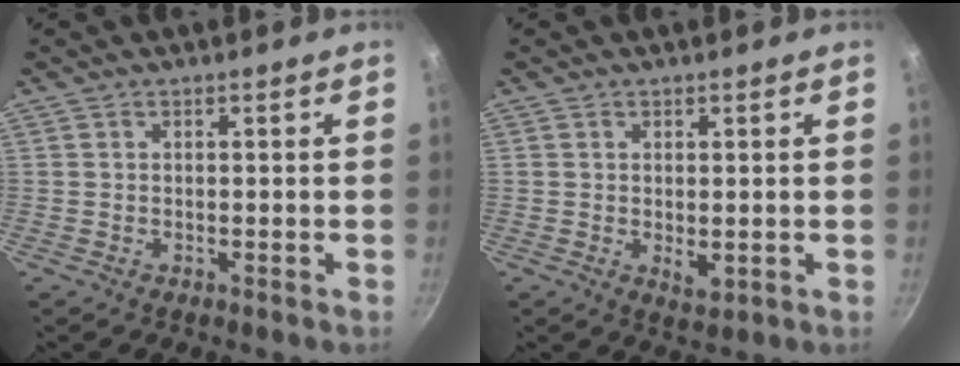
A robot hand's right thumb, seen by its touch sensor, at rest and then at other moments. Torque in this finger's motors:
{"motor_torque": [-0.53, 0.35, 0.50, 0.16, 0.08]}